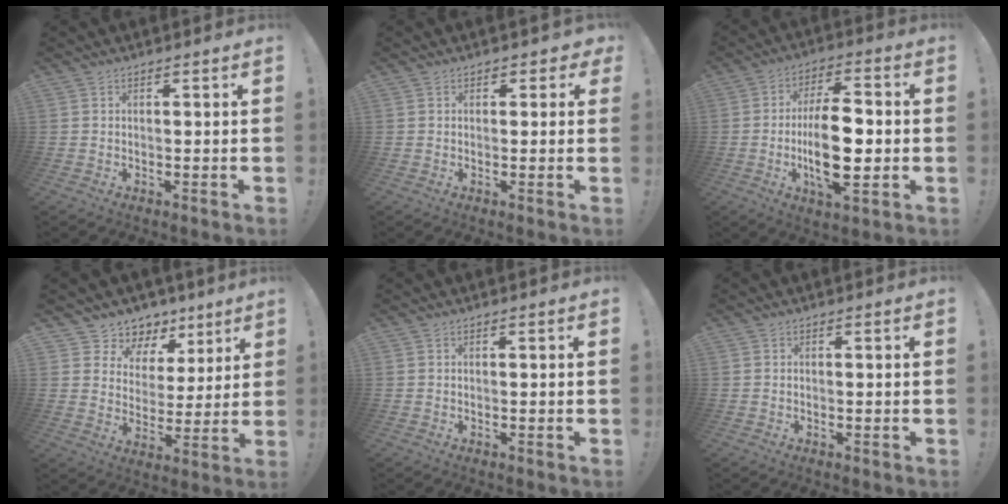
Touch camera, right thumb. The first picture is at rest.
{"total": 2.5, "force": [0.6, 2.2, 1.1], "torque": [-0.004, -0.002, 0.009]}
{"total": 16.9, "force": [-2.4, 7.1, 15.1], "torque": [-0.271, 0.000, -0.043]}
{"total": 8.3, "force": [5.9, 5.8, 1.3], "torque": [-0.021, -0.051, 0.114]}
{"total": 0.0}
{"total": 0.0}